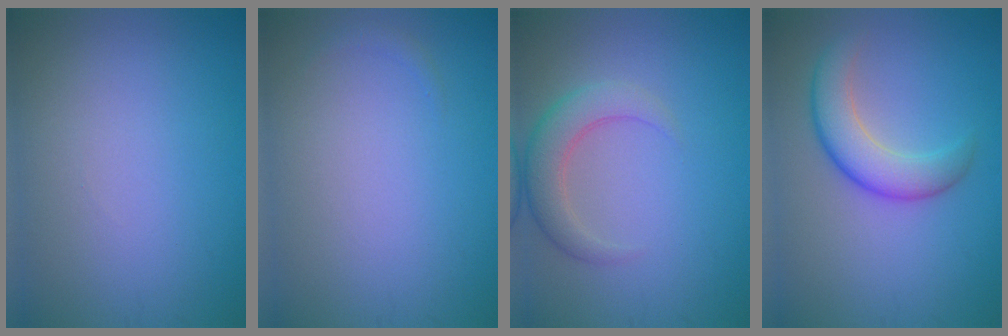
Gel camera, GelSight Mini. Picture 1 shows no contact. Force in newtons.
{"total": 0.5, "press": 0.5, "slide": 0.1}
{"total": 3.5, "press": 3.5, "slide": 0.2}
{"total": 4.6, "press": 4.6, "slide": 0.2}